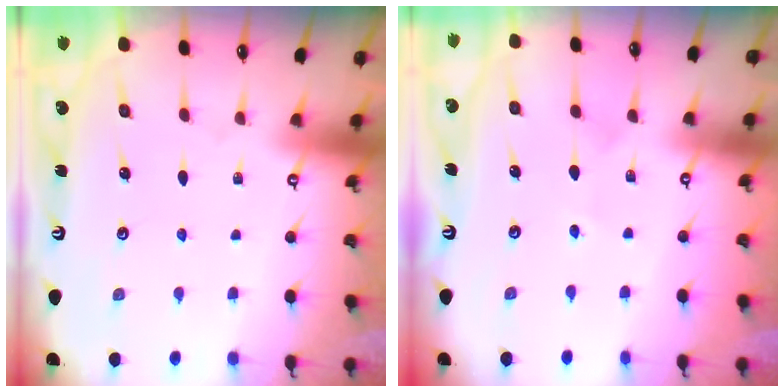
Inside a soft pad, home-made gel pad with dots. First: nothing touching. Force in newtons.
{"total": 2.5, "press": 2.3, "slide": 0.9}